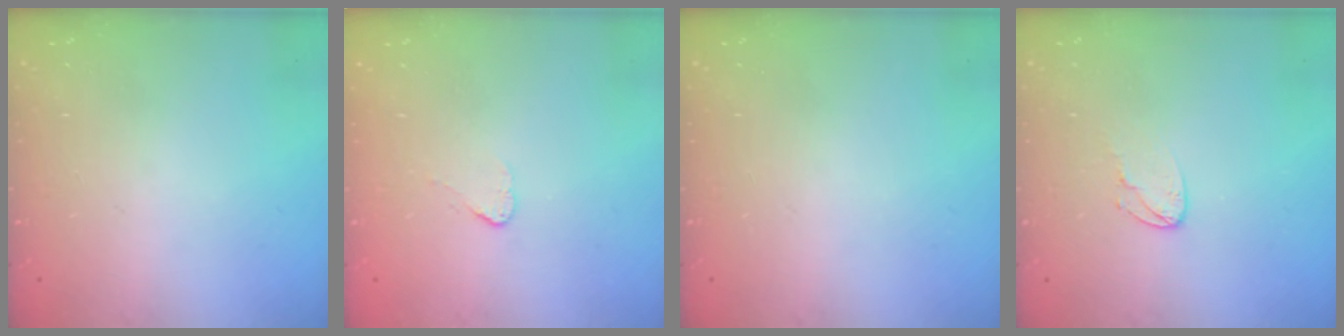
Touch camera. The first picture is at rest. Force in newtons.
{"total": 2.7, "press": 2.7, "slide": 0.3}
{"total": 0.0}
{"total": 5.6, "press": 5.6, "slide": 0.4}